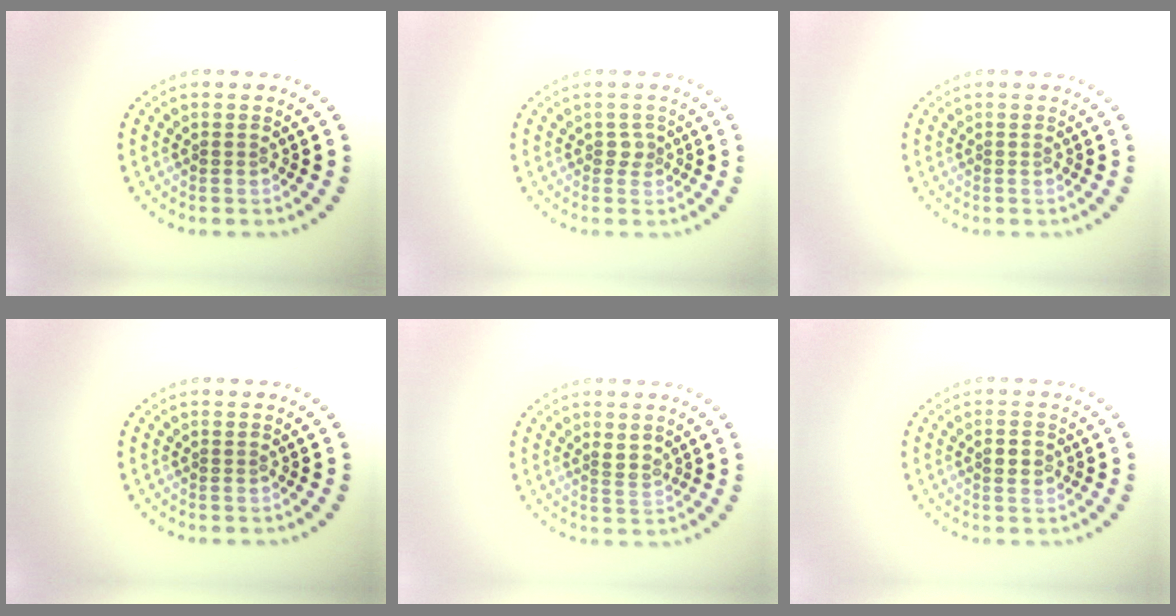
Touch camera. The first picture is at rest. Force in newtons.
{"total": 0.9, "press": 0.7, "slide": 0.7}
{"total": 0.0}
{"total": 0.0}
{"total": 1.5, "press": 1.2, "slide": 1.0}
{"total": 1.5, "press": 1.5, "slide": 0.1}